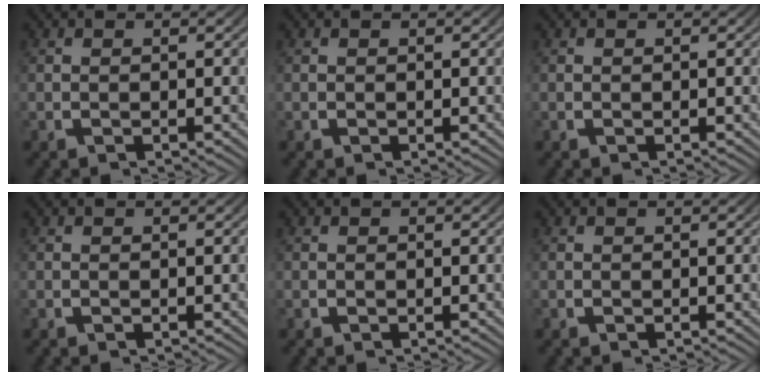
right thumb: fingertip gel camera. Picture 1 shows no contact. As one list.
[{"total": 0.0}, {"total": 0.0}, {"total": 0.0}, {"total": 0.0}, {"total": 0.0}]